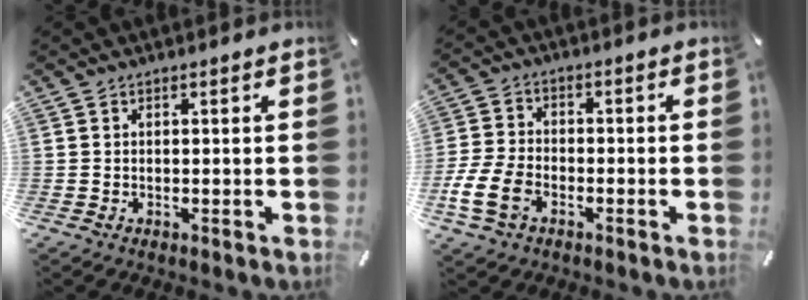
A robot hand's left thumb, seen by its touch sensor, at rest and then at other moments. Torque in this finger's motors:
{"motor_torque": [0.18, 2.04, 0.09, 0.15, 0.13]}